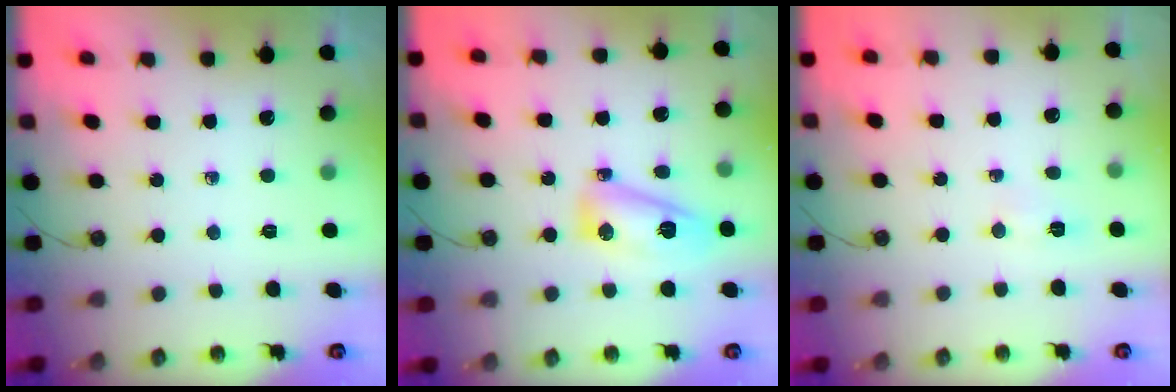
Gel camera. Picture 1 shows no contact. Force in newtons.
{"total": 10.2, "press": 10.2, "slide": 0.7}
{"total": 2.9, "press": 2.7, "slide": 1.0}